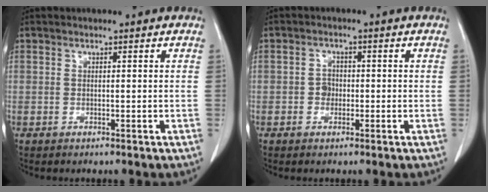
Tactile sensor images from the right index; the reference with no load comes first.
{"total": 1.9, "force": [-0.4, 1.7, 0.8], "torque": [-0.006, 0.010, -0.005]}